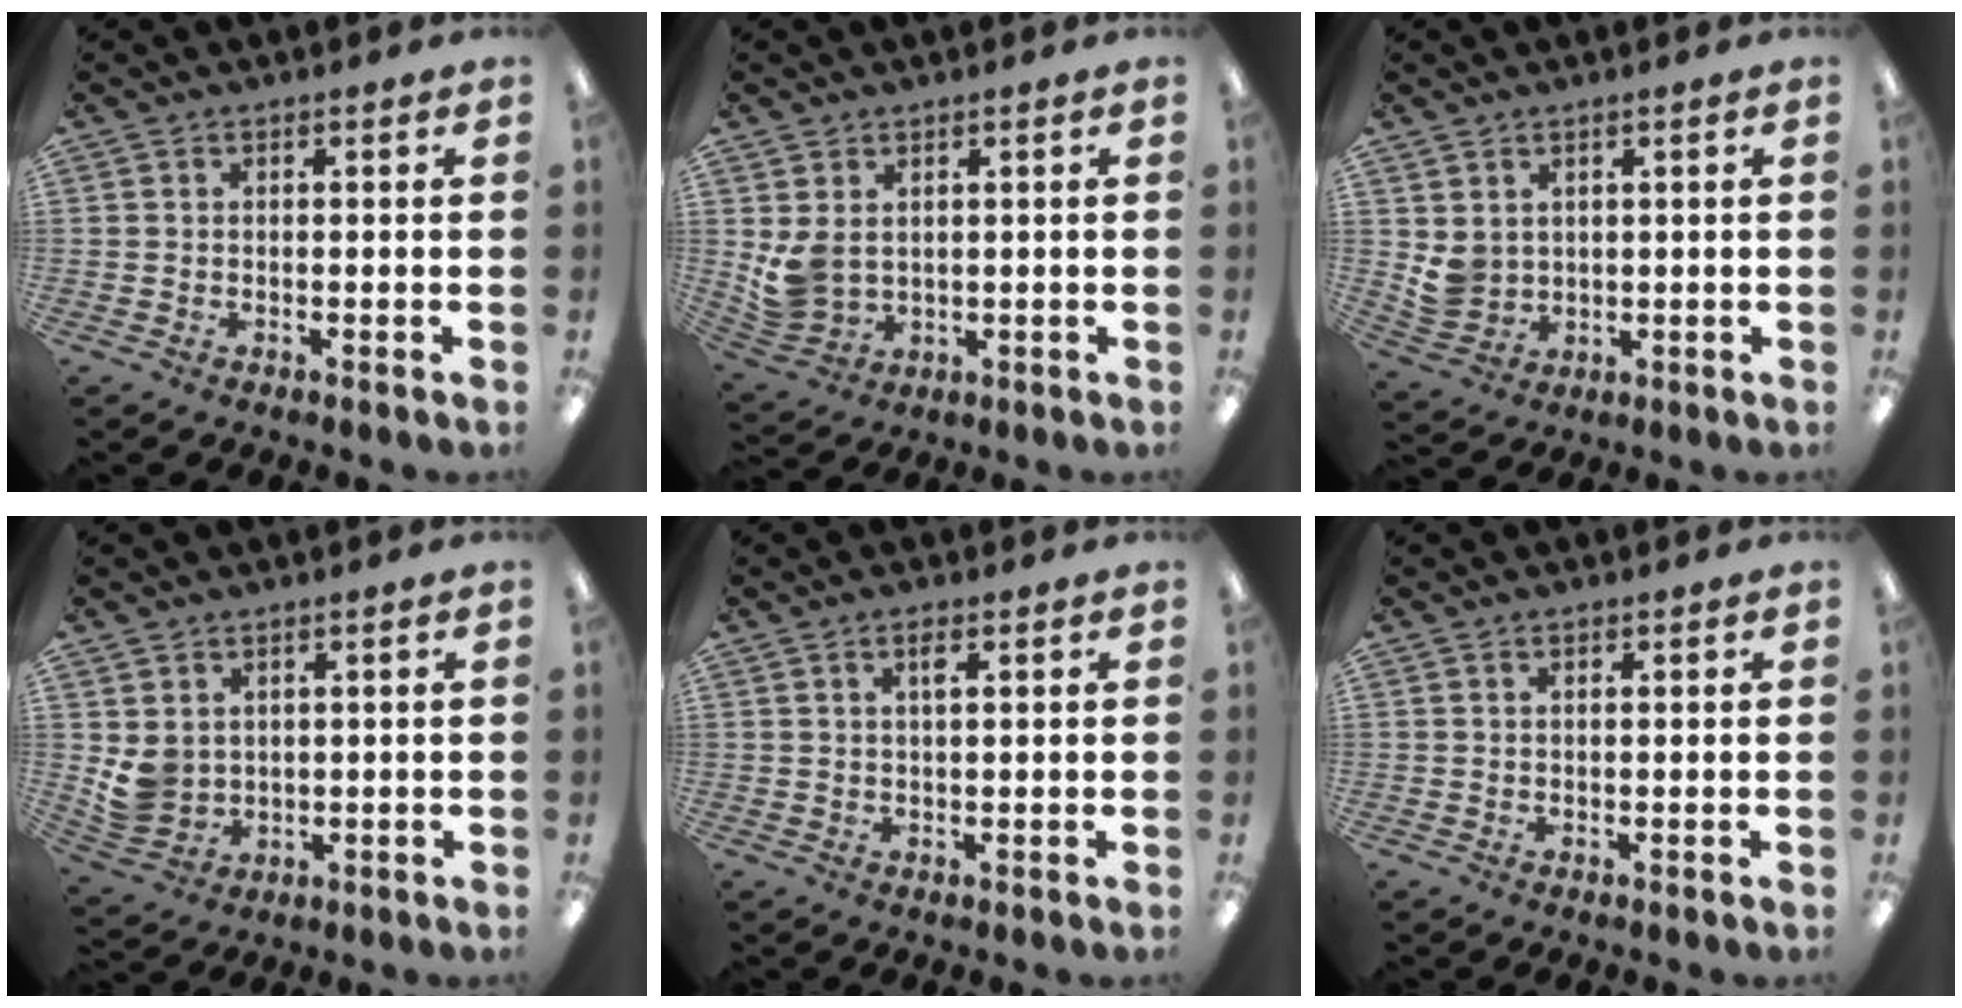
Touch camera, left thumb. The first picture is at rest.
{"total": 5.7, "force": [2.3, 4.0, 3.3], "torque": [-0.080, -0.008, 0.046]}
{"total": 4.6, "force": [2.4, 3.7, 1.2], "torque": [-0.026, -0.009, 0.049]}
{"total": 5.5, "force": [2.2, 4.7, 2.0], "torque": [-0.047, -0.005, 0.046]}
{"total": 2.4, "force": [1.3, 0.6, 2.0], "torque": [-0.035, 0.000, 0.020]}
{"total": 0.8, "force": [0.5, 0.3, 0.5], "torque": [-0.012, 0.002, 0.008]}